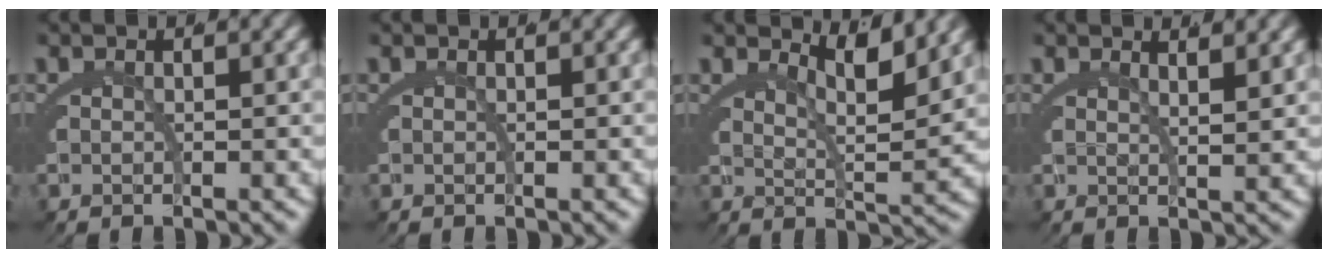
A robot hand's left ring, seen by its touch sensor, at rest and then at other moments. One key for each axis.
{"total": 0.0}
{"total": 3.8, "fx": 2.9, "fy": -0.4, "fz": 2.5, "tx": -0.040, "ty": -0.013, "tz": 0.054}
{"total": 2.2, "fx": 1.7, "fy": -0.9, "fz": 1.0, "tx": -0.011, "ty": -0.005, "tz": 0.032}